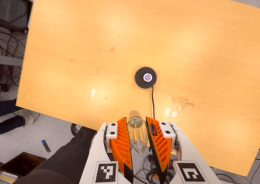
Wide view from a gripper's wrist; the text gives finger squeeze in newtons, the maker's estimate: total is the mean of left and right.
{"total": 8.6, "left": 7.9, "right": 9.3}